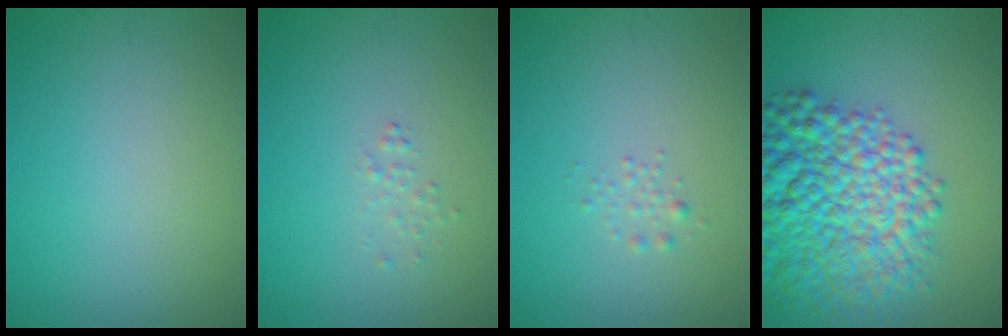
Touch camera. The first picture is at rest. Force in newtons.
{"total": 0.7, "press": 0.7, "slide": 0.1}
{"total": 0.8, "press": 0.8, "slide": 0.0}
{"total": 11.5, "press": 11.5, "slide": 0.5}